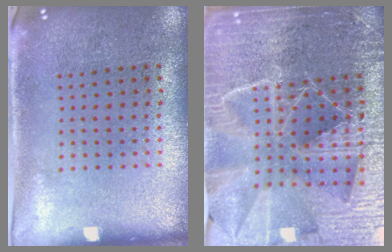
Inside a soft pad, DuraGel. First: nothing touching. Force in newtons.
{"total": 6.5, "press": 5.5, "slide": 3.3}